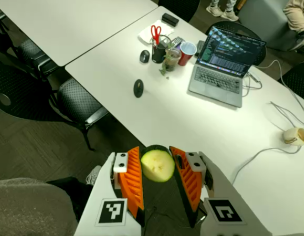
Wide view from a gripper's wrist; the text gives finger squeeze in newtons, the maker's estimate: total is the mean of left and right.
{"total": 8.7, "left": 8.0, "right": 9.3}